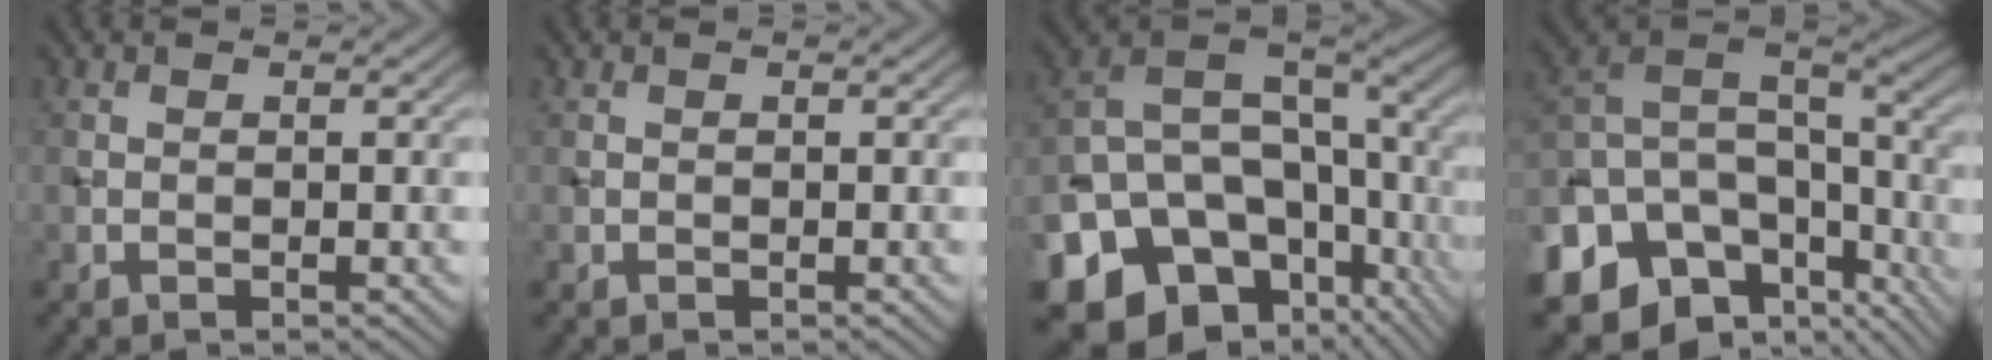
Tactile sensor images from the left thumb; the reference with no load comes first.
{"total": 0.0}
{"total": 19.6, "force": [-7.7, 14.2, 11.1], "torque": [-0.251, -0.023, -0.080]}
{"total": 16.6, "force": [-6.5, 11.6, 10.0], "torque": [-0.253, -0.031, -0.081]}